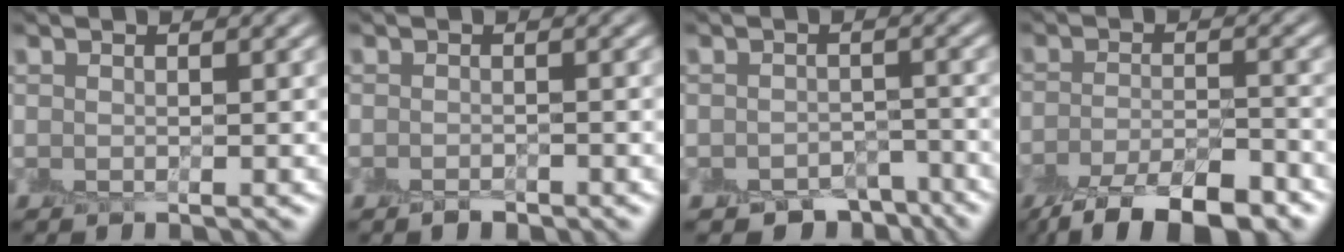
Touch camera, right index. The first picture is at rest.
{"total": 1.1, "force": [-1.0, 0.4, 0.2], "torque": [-0.005, -0.006, -0.018]}
{"total": 4.8, "force": [-3.8, 2.5, 1.5], "torque": [-0.008, -0.017, -0.054]}
{"total": 8.1, "force": [-6.0, 2.5, 4.8], "torque": [-0.073, -0.012, -0.103]}